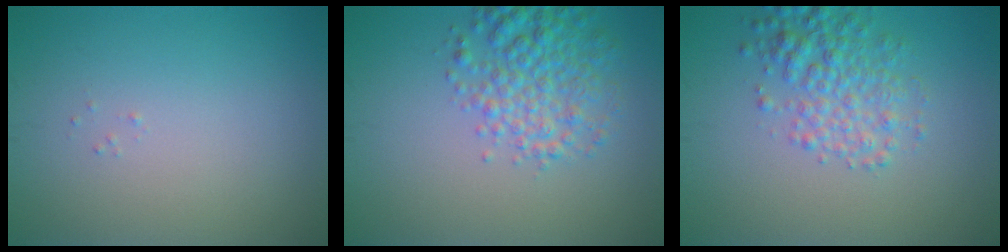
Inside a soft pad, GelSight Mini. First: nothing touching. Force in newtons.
{"total": 4.6, "press": 4.6, "slide": 0.2}
{"total": 3.9, "press": 3.9, "slide": 0.1}